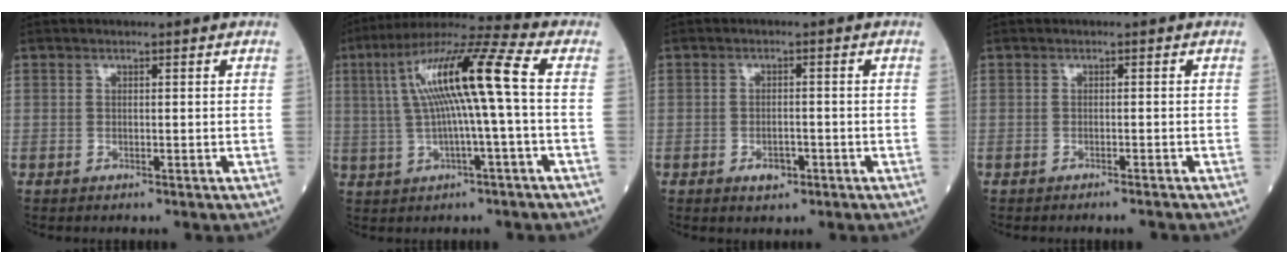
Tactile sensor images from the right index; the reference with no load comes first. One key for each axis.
{"total": 13.6, "fx": 1.5, "fy": -0.2, "fz": 13.5, "tx": -0.249, "ty": 0.032, "tz": 0.023}
{"total": 2.6, "fx": -1.3, "fy": 1.4, "fz": 1.7, "tx": -0.026, "ty": 0.003, "tz": -0.016}
{"total": 2.1, "fx": -1.9, "fy": -0.3, "fz": 0.8, "tx": -0.009, "ty": -0.003, "tz": -0.026}